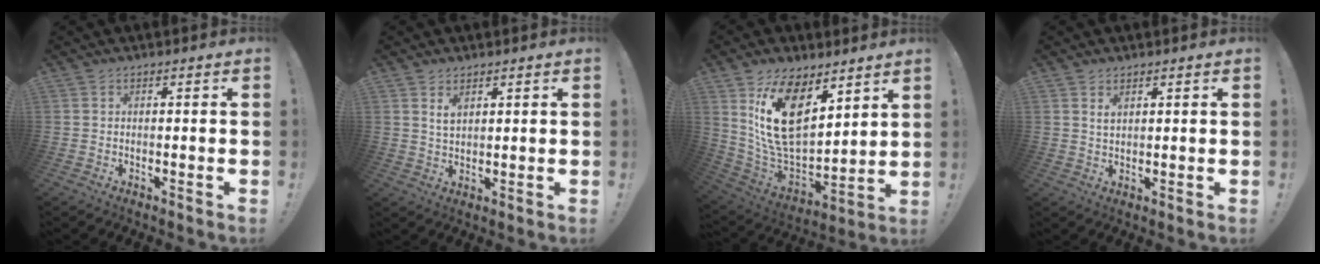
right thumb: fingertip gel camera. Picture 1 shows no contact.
{"total": 3.6, "force": [2.3, 1.9, 1.9], "torque": [-0.021, -0.013, 0.038]}
{"total": 19.2, "force": [8.8, 11.4, 12.7], "torque": [-0.231, -0.059, 0.161]}
{"total": 2.4, "force": [1.6, 1.2, 1.2], "torque": [-0.012, -0.006, 0.026]}